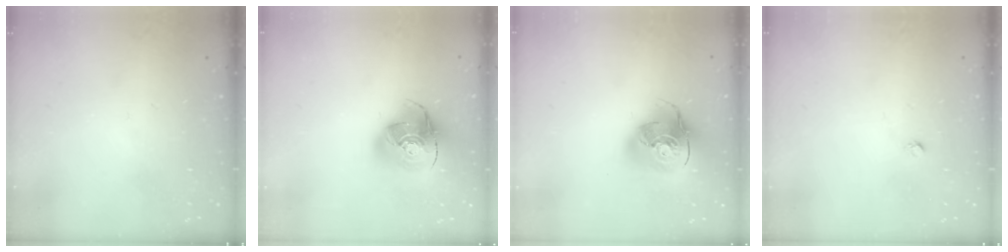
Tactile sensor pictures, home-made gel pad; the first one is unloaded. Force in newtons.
{"total": 15.6, "press": 15.4, "slide": 2.4}
{"total": 16.2, "press": 16.0, "slide": 2.4}
{"total": 1.6, "press": 1.5, "slide": 0.1}